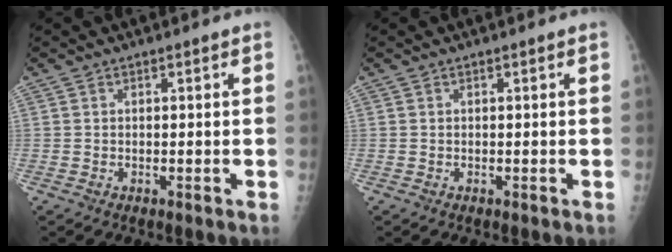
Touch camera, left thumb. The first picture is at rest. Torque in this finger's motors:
{"motor_torque": [-0.11, 0.00, -0.11, -0.04, 0.00]}